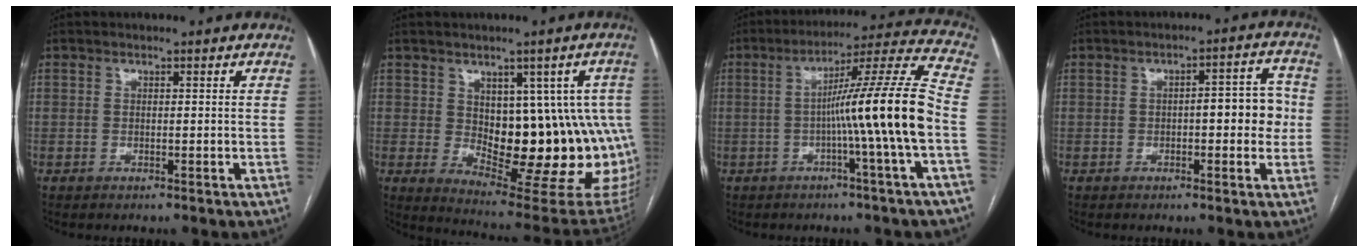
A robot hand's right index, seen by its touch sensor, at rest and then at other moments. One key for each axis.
{"total": 19.2, "fx": 0.1, "fy": 9.2, "fz": 16.9, "tx": -0.153, "ty": 0.012, "tz": 0.027}
{"total": 14.2, "fx": -2.8, "fy": -2.5, "fz": 13.8, "tx": -0.207, "ty": 0.012, "tz": -0.052}
{"total": 6.4, "fx": -0.4, "fy": 2.2, "fz": 6.0, "tx": -0.069, "ty": 0.025, "tz": -0.006}